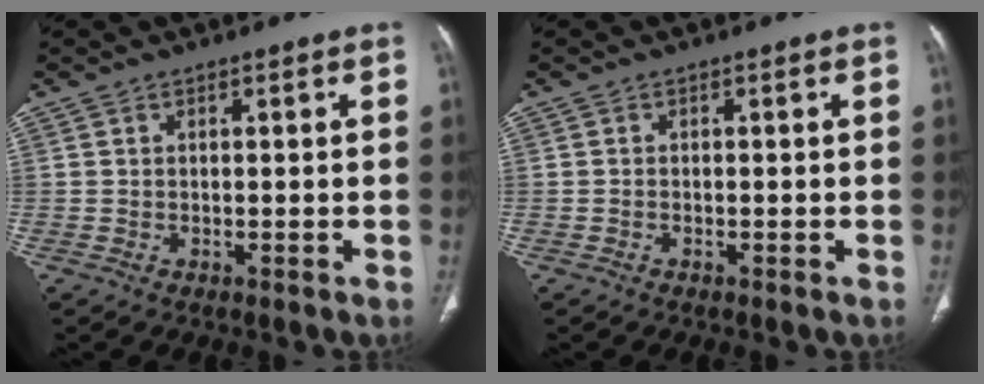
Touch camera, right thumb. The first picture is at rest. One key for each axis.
{"total": 0.0}